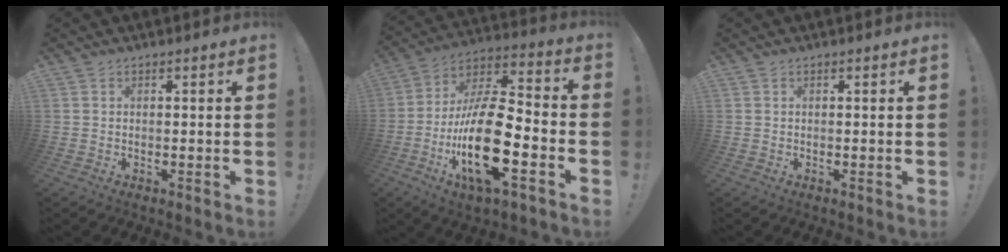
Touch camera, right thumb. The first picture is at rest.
{"total": 24.0, "force": [-7.2, 8.7, 21.2], "torque": [-0.409, 0.036, -0.118]}
{"total": 0.0}